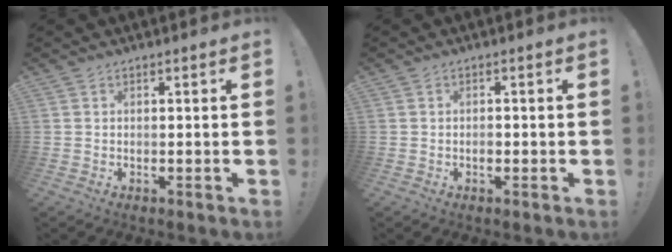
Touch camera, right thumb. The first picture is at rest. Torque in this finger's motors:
{"motor_torque": [0.59, 0.21, 0.14, -0.42, 0.00]}